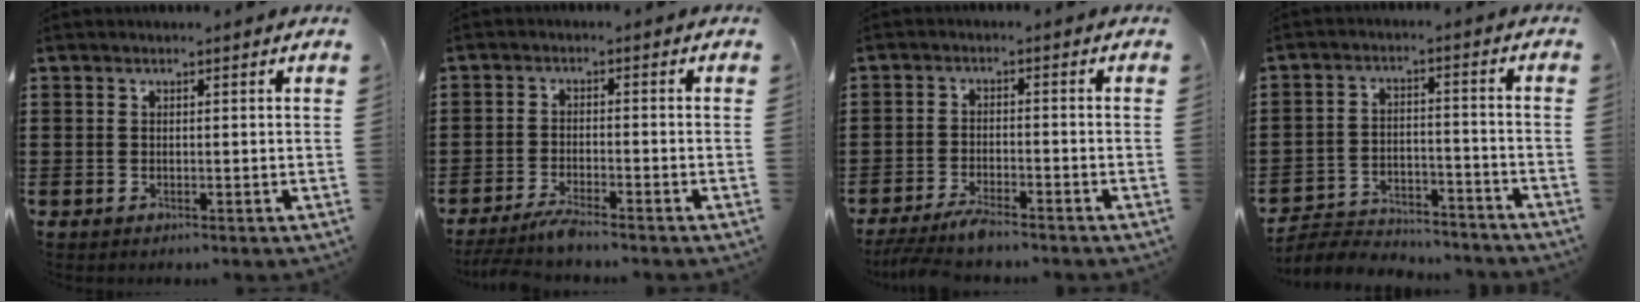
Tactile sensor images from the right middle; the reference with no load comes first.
{"total": 3.3, "force": [-3.0, -0.1, 1.5], "torque": [-0.041, -0.009, -0.061]}
{"total": 3.8, "force": [-3.3, 0.2, 1.7], "torque": [-0.051, -0.012, -0.070]}
{"total": 5.0, "force": [-4.9, 0.8, 0.6], "torque": [-0.020, 0.005, -0.103]}